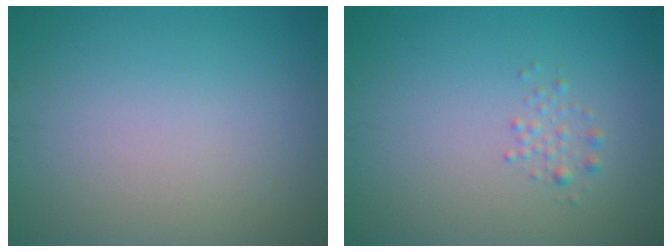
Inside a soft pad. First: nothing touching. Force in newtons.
{"total": 1.0, "press": 1.0, "slide": 0.0}